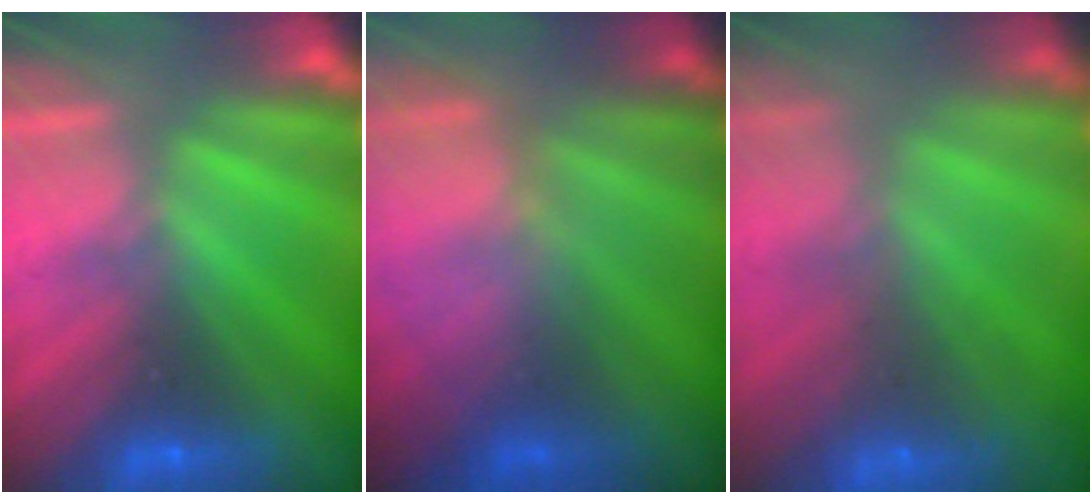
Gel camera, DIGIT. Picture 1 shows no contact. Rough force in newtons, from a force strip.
{"total": 6.8}
{"total": 7.8}